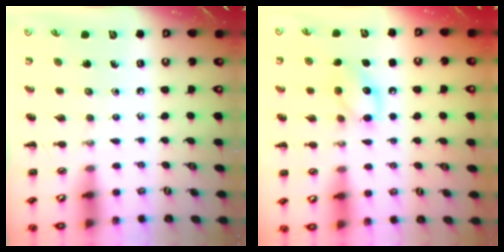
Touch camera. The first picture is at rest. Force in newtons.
{"total": 10.9, "press": 10.9, "slide": 0.9}